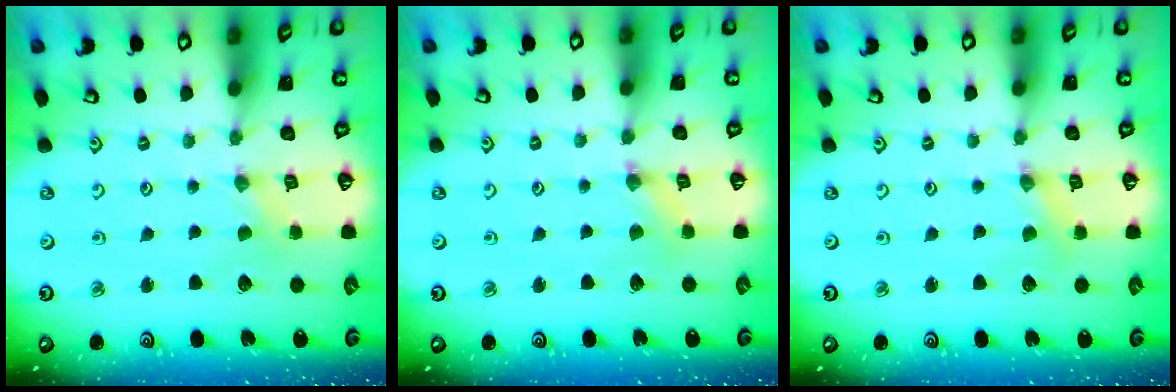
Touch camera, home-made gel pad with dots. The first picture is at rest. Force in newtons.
{"total": 1.0, "press": 1.0, "slide": 0.3}
{"total": 1.5, "press": 1.5, "slide": 0.1}